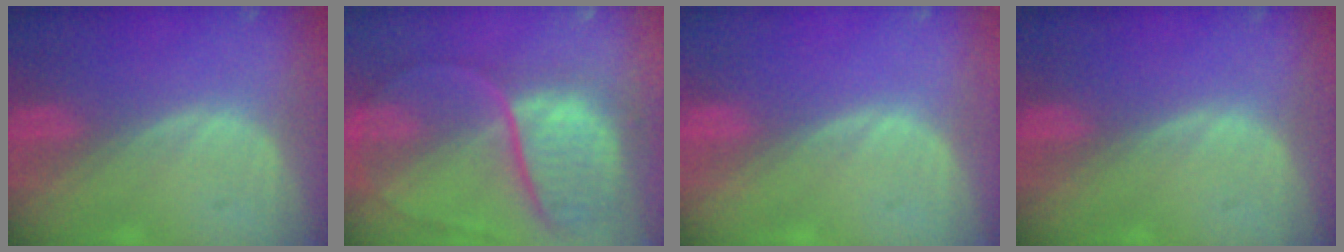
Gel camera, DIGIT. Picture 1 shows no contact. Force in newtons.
{"total": 11.4, "press": 9.4, "slide": 6.4}
{"total": 0.0}
{"total": 0.0}